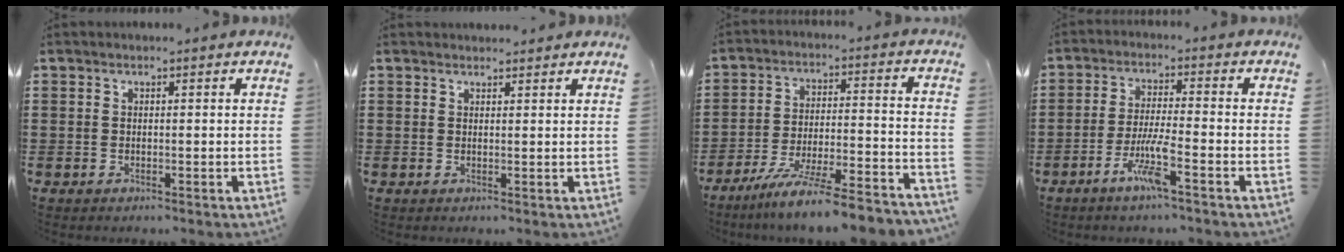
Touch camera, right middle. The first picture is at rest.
{"total": 1.2, "force": [1.2, 0.1, 0.0], "torque": [0.005, -0.005, 0.022]}
{"total": 9.0, "force": [-7.9, -0.7, 4.2], "torque": [-0.074, -0.003, -0.155]}
{"total": 6.1, "force": [-3.4, 0.5, 5.1], "torque": [-0.103, -0.005, -0.066]}